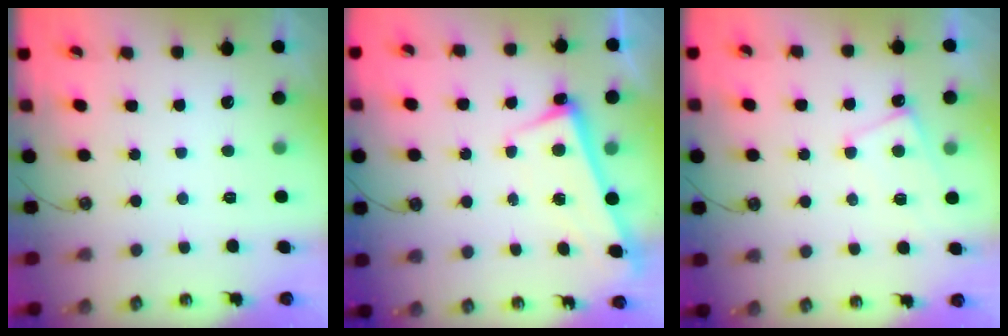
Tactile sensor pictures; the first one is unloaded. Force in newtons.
{"total": 2.8, "press": 2.7, "slide": 0.8}
{"total": 0.7, "press": 0.5, "slide": 0.4}